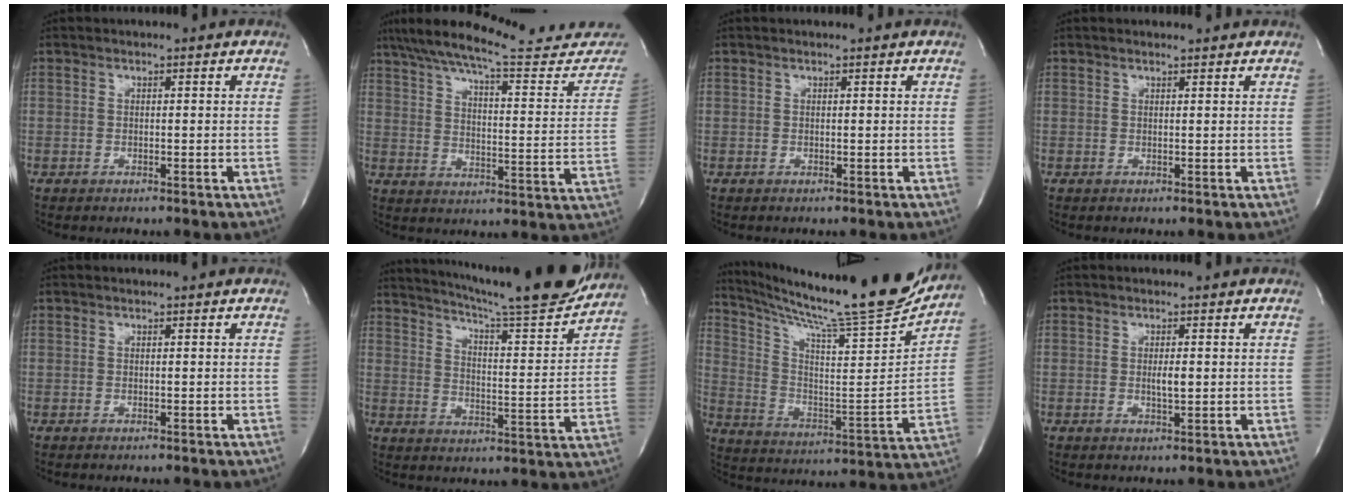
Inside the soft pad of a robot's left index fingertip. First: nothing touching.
{"total": 25.5, "force": [22.5, 3.6, 11.5], "torque": [-0.175, -0.037, 0.290]}
{"total": 0.7, "force": [0.6, -0.1, 0.1], "torque": [-0.003, 0.001, 0.008]}
{"total": 1.7, "force": [1.6, 0.0, 0.2], "torque": [-0.010, 0.005, 0.022]}
{"total": 0.0}
{"total": 20.8, "force": [18.8, 0.7, 8.8], "torque": [-0.142, -0.049, 0.254]}
{"total": 23.4, "force": [21.5, 0.0, 9.3], "torque": [-0.161, -0.077, 0.317]}
{"total": 1.8, "force": [0.3, 0.3, 1.8], "torque": [-0.034, -0.002, 0.005]}